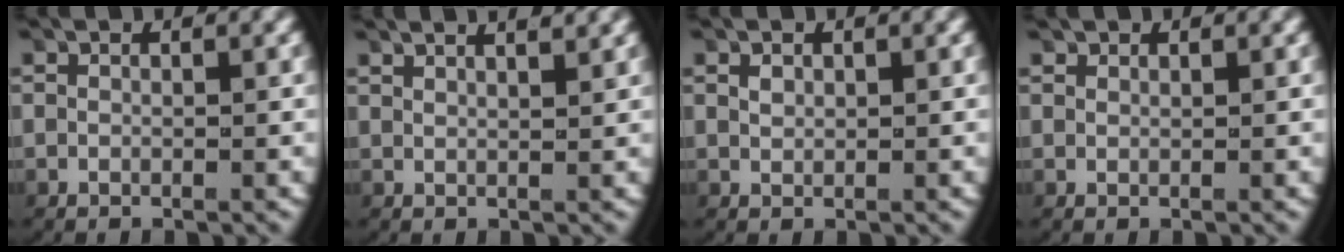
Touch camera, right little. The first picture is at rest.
{"total": 3.2, "force": [2.8, 0.3, 1.4], "torque": [-0.019, 0.006, 0.045]}
{"total": 0.7, "force": [0.3, 0.5, 0.4], "torque": [-0.012, -0.002, 0.010]}
{"total": 0.6, "force": [0.6, 0.1, 0.0], "torque": [-0.002, -0.001, 0.015]}